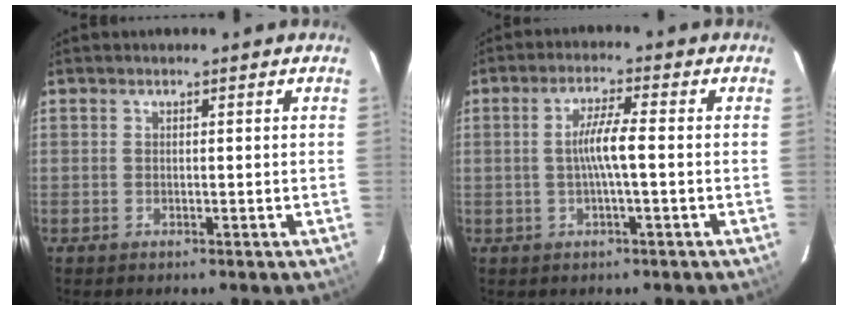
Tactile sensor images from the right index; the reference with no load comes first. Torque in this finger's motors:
{"motor_torque": [0.51, -0.11, 0.55, 0.13]}